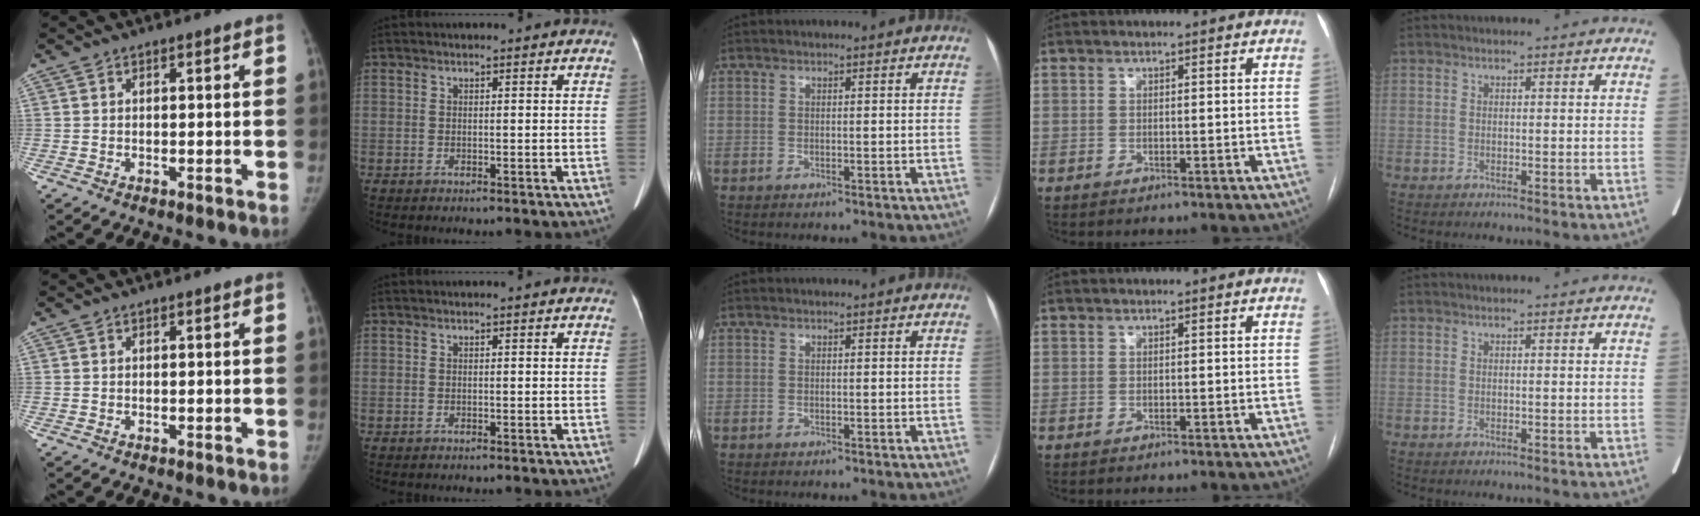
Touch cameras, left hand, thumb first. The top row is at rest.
{}